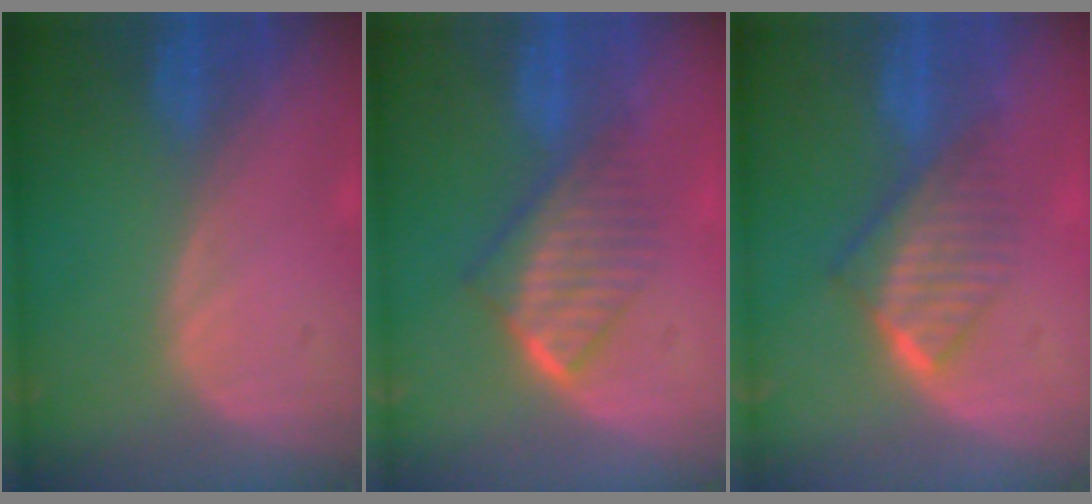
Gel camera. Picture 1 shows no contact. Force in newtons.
{"total": 6.6, "press": 5.9, "slide": 3.0}
{"total": 6.4, "press": 5.6, "slide": 3.2}